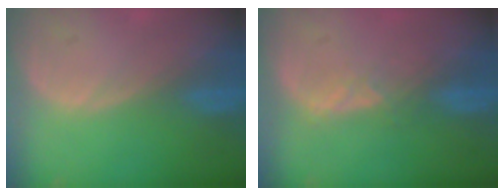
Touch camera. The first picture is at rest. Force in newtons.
{"total": 2.3, "press": 2.2, "slide": 0.9}